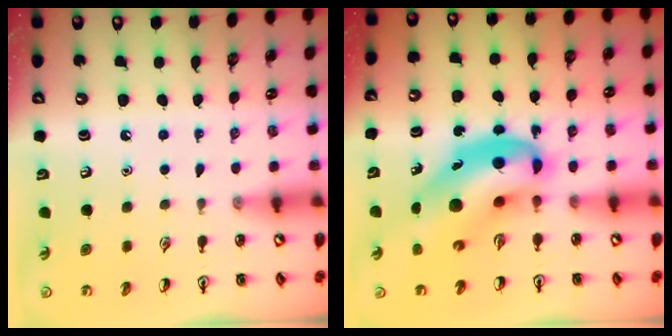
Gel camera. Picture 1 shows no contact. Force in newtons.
{"total": 12.3, "press": 11.7, "slide": 3.7}